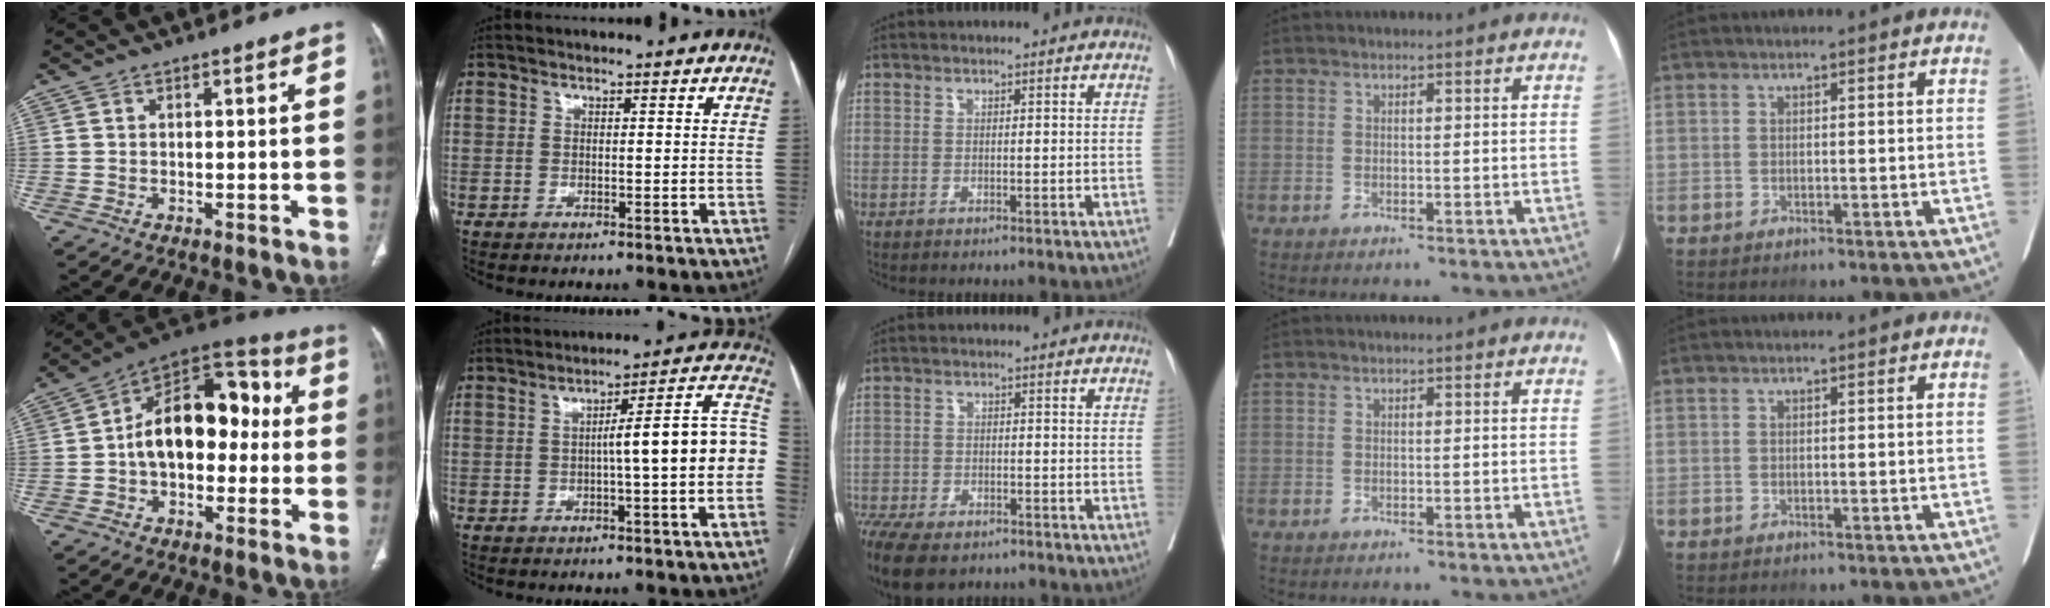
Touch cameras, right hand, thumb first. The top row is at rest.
{"thumb": {"total": 17.8, "force": [0.0, 11.3, 13.8], "torque": [-0.177, 0.054, -0.012]}, "index": {"total": 13.0, "force": [-1.3, 0.5, 12.9], "torque": [-0.166, 0.038, -0.023]}, "middle": {"total": 12.6, "force": [-9.2, 5.5, 6.5], "torque": [-0.147, -0.011, -0.142]}}